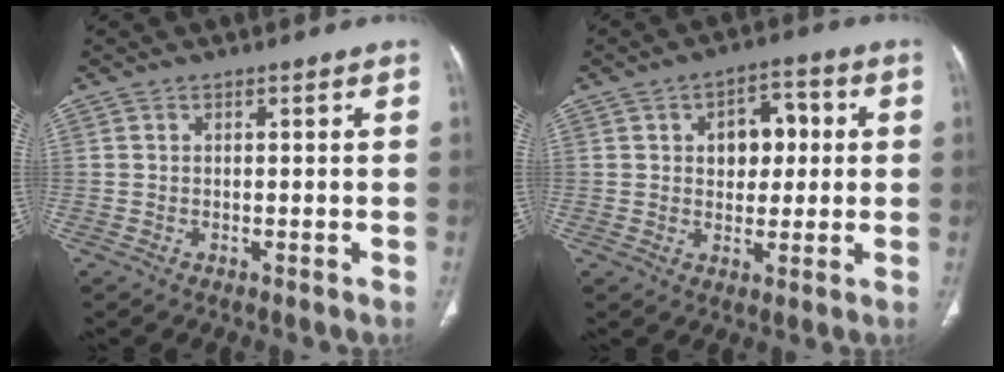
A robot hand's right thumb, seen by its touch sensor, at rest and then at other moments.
{"total": 8.3, "force": [1.5, 5.7, 5.9], "torque": [-0.045, 0.012, 0.020]}